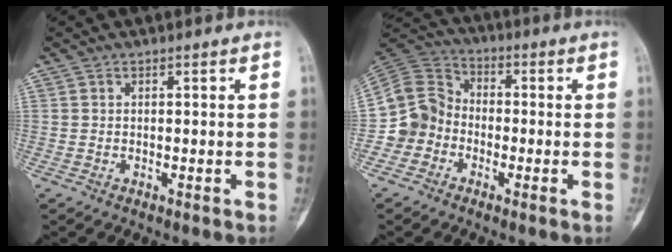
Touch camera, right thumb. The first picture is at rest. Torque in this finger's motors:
{"motor_torque": [0.52, 1.04, 0.16, 0.13, 0.05]}